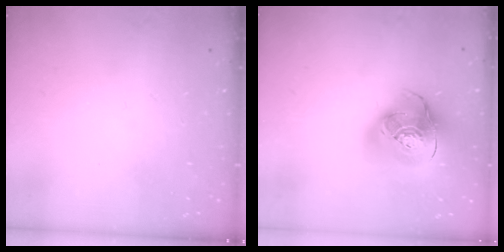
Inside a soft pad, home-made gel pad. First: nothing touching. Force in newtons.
{"total": 19.4, "press": 19.2, "slide": 2.5}